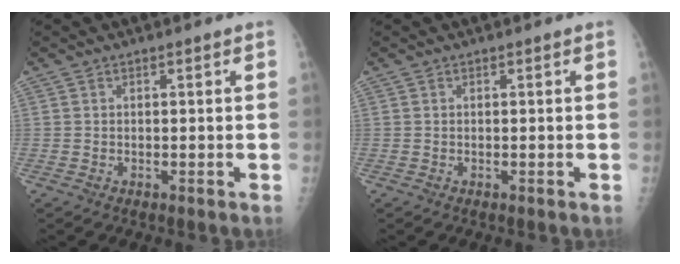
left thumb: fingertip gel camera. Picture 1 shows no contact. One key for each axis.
{"total": 0.0}